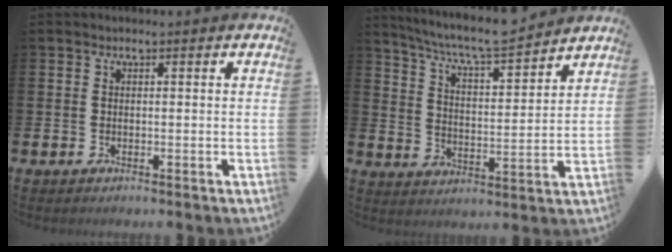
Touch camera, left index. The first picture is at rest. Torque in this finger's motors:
{"motor_torque": [0.94, -1.20, 0.47, 0.17]}